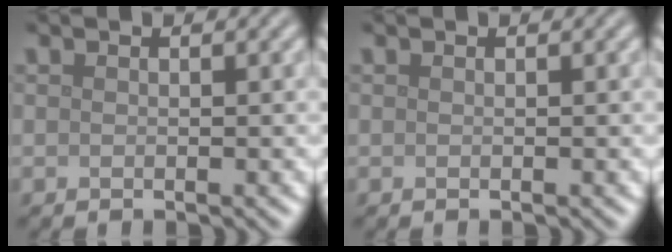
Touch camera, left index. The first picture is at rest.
{"total": 0.0}